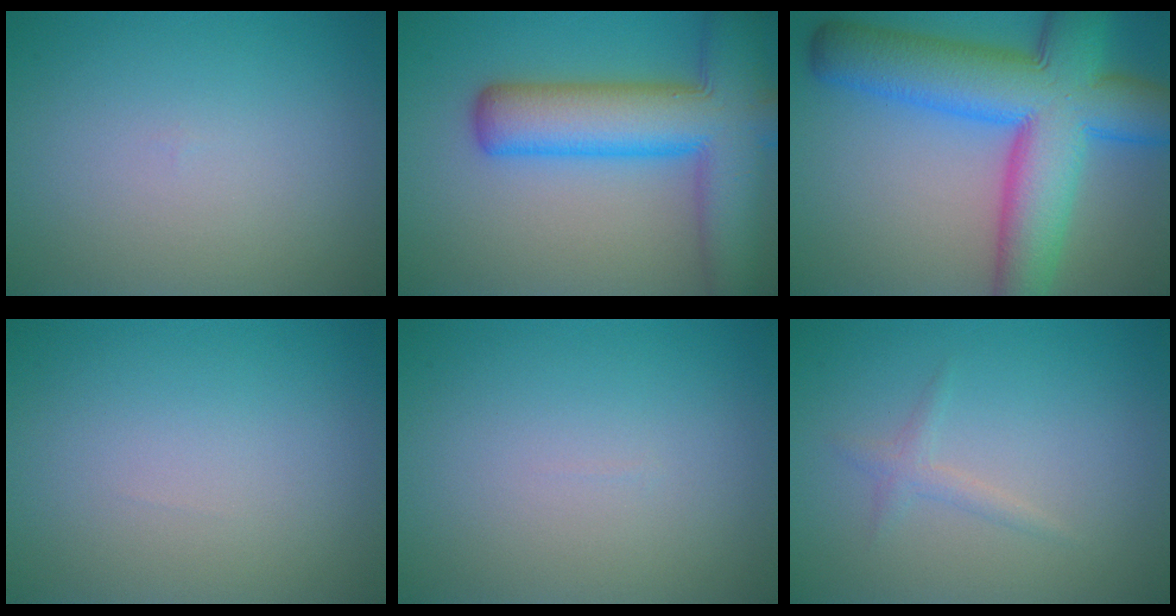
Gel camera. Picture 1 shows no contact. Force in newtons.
{"total": 11.0, "press": 11.0, "slide": 0.5}
{"total": 13.4, "press": 13.4, "slide": 0.5}
{"total": 0.0}
{"total": 0.0}
{"total": 1.1, "press": 1.1, "slide": 0.0}